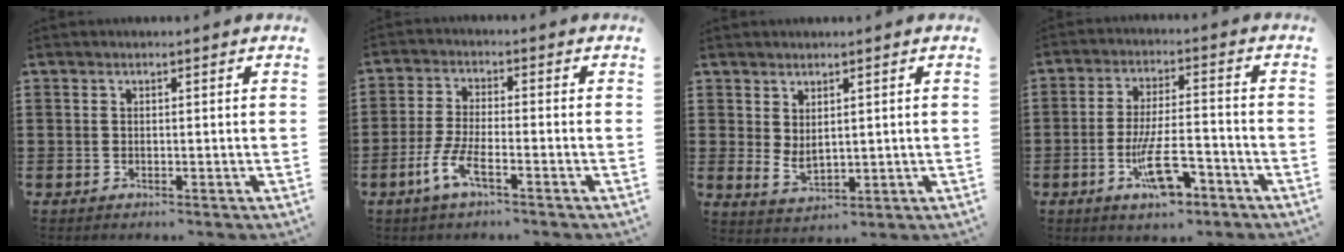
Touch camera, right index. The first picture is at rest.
{"total": 5.2, "force": [-3.0, 1.0, 4.1], "torque": [-0.102, -0.012, -0.062]}
{"total": 2.6, "force": [1.2, 1.4, 1.8], "torque": [-0.037, 0.002, 0.023]}
{"total": 10.0, "force": [-4.5, 3.3, 8.3], "torque": [-0.155, 0.004, -0.077]}